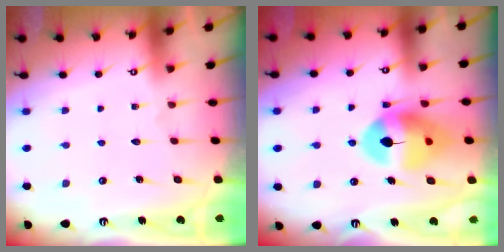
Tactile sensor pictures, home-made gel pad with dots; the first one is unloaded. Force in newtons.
{"total": 13.5, "press": 13.4, "slide": 2.0}